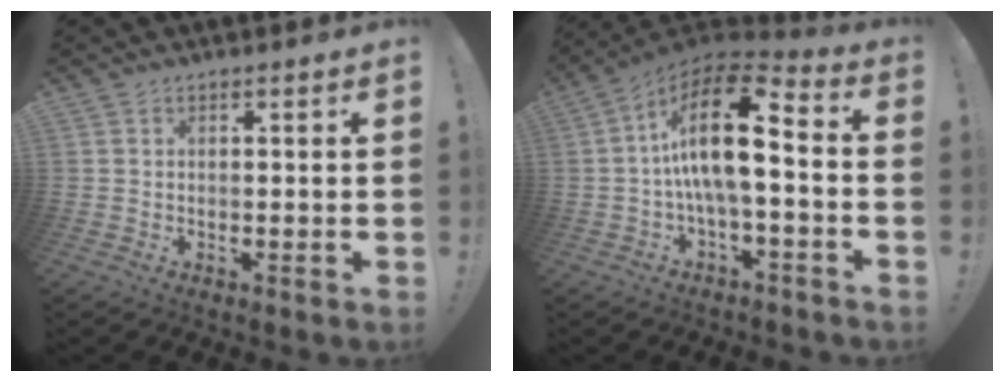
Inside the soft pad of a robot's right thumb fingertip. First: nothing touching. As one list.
[{"total": 17.5, "force": [1.1, 6.6, 16.2], "torque": [-0.284, -0.002, 0.017]}]